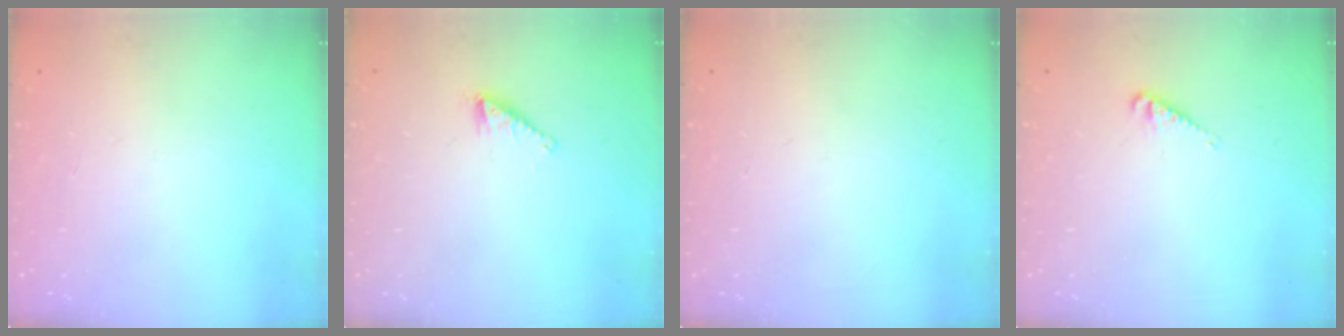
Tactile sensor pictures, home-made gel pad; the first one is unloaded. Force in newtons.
{"total": 1.8, "press": 1.7, "slide": 0.1}
{"total": 0.0}
{"total": 3.3, "press": 3.2, "slide": 0.6}